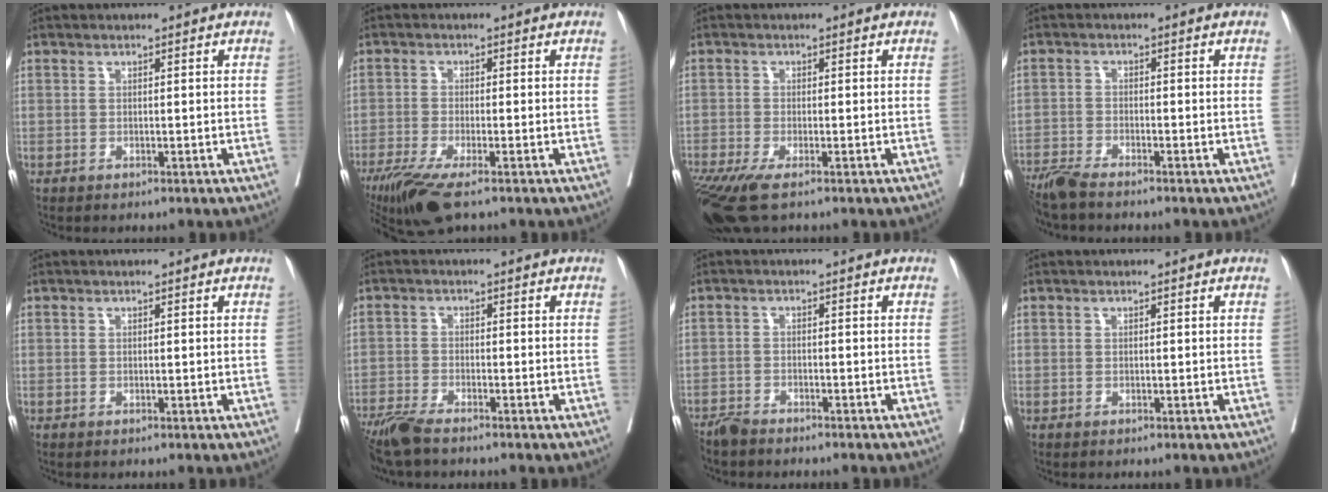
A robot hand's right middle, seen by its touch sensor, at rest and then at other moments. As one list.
[{"total": 7.1, "force": [-4.9, 1.0, 5.1], "torque": [-0.089, -0.017, -0.086]}, {"total": 7.3, "force": [-5.0, 1.5, 5.1], "torque": [-0.090, -0.019, -0.090]}, {"total": 4.3, "force": [-3.8, 0.1, 2.0], "torque": [-0.037, -0.014, -0.075]}, {"total": 0.0}, {"total": 5.4, "force": [-4.5, 0.6, 2.9], "torque": [-0.057, -0.016, -0.087]}, {"total": 3.4, "force": [-3.2, 0.6, 1.0], "torque": [-0.016, -0.007, -0.053]}, {"total": 0.0}]